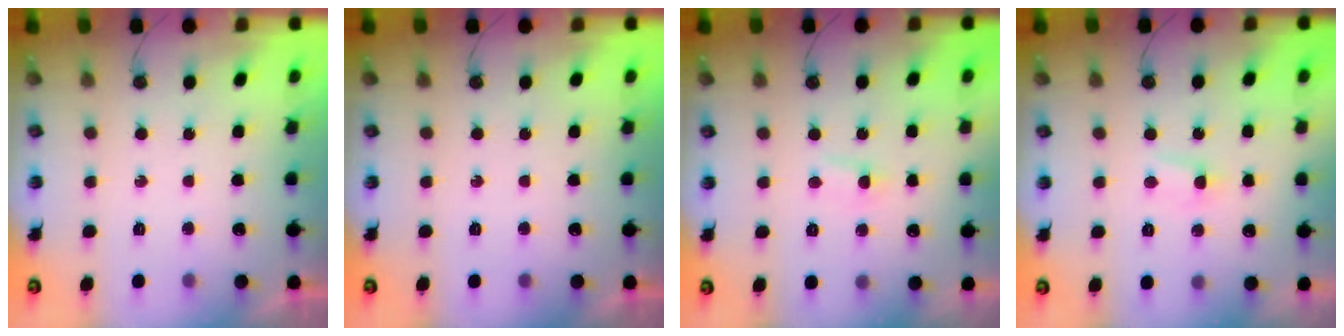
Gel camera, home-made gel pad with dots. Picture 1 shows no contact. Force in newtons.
{"total": 0.0}
{"total": 2.8, "press": 2.7, "slide": 0.7}
{"total": 2.8, "press": 2.8, "slide": 0.4}